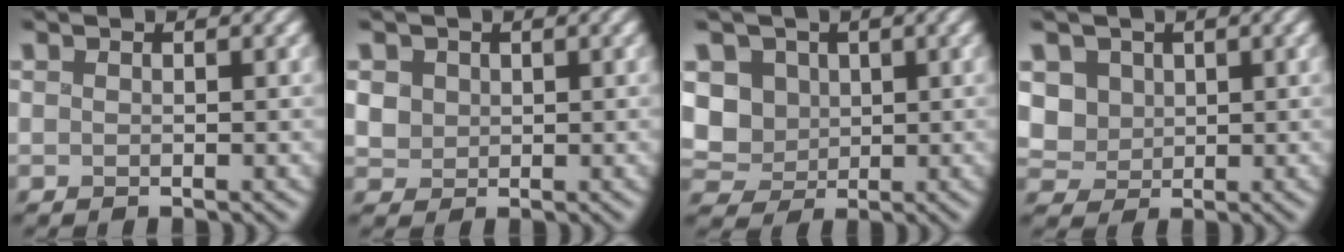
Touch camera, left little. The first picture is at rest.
{"total": 1.9, "force": [0.3, 1.7, 0.7], "torque": [-0.024, -0.007, 0.012]}
{"total": 5.5, "force": [0.3, 4.8, 2.6], "torque": [-0.063, 0.009, -0.009]}
{"total": 4.1, "force": [0.5, 3.6, 1.9], "torque": [-0.055, 0.004, 0.008]}